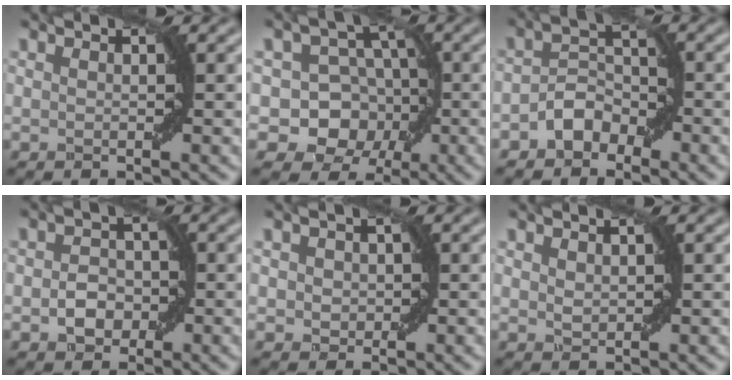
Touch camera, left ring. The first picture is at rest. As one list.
[{"total": 8.1, "force": [-1.4, 7.4, 3.0], "torque": [-0.030, 0.027, -0.049]}, {"total": 2.9, "force": [-1.9, 1.8, 1.2], "torque": [-0.012, 0.015, -0.036]}, {"total": 2.4, "force": [-0.7, 1.9, 1.3], "torque": [-0.019, 0.002, -0.014]}, {"total": 1.6, "force": [0.1, 1.4, 0.7], "torque": [-0.006, 0.001, 0.000]}, {"total": 1.0, "force": [0.5, 0.7, 0.5], "torque": [-0.009, 0.001, 0.014]}]